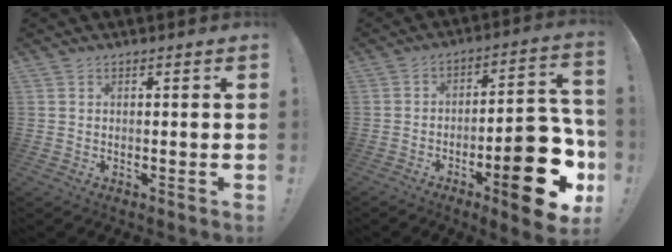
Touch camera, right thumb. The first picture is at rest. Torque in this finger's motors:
{"motor_torque": [2.51, 2.51, 2.01, -0.76, 0.12]}